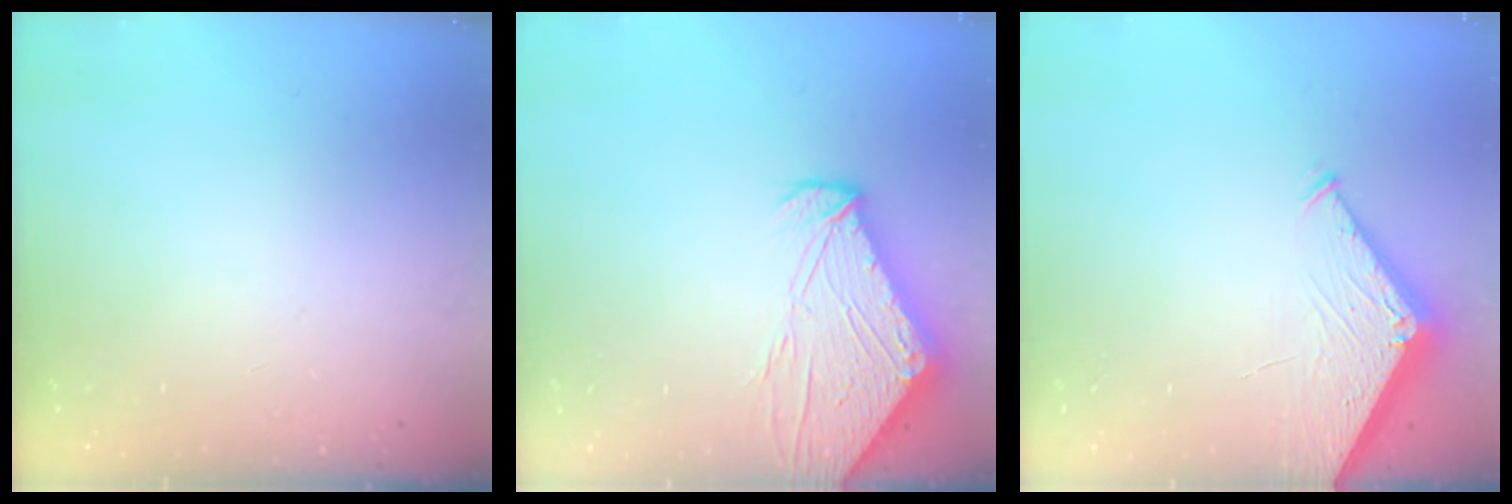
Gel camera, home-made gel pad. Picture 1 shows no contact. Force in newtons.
{"total": 12.8, "press": 12.7, "slide": 1.6}
{"total": 4.2, "press": 4.2, "slide": 0.5}